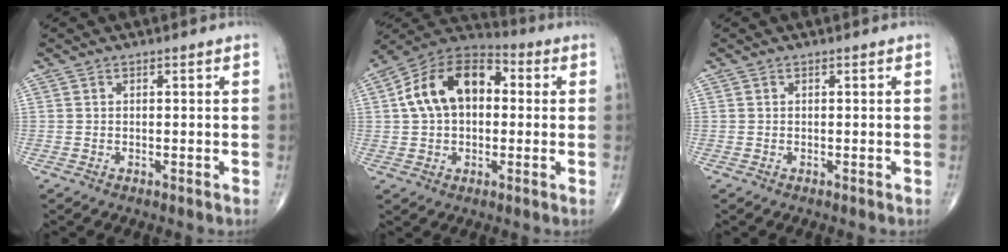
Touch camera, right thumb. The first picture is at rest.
{"total": 15.5, "force": [2.1, 10.1, 11.5], "torque": [-0.181, 0.035, 0.024]}
{"total": 0.0}